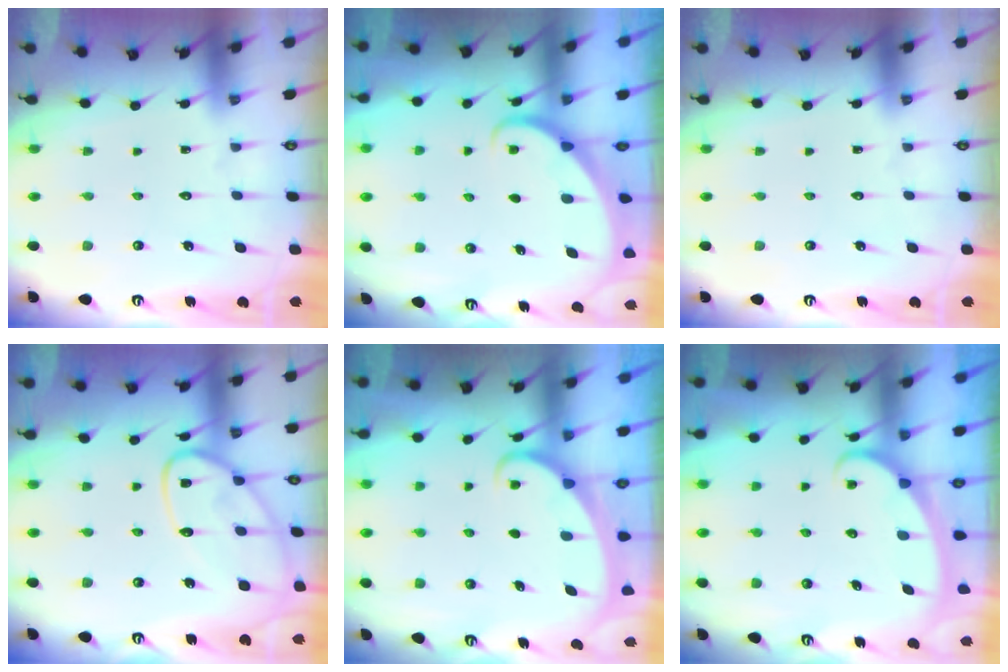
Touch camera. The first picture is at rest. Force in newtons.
{"total": 1.9, "press": 1.8, "slide": 0.2}
{"total": 0.0}
{"total": 14.9, "press": 14.9, "slide": 1.3}
{"total": 2.4, "press": 2.4, "slide": 0.3}
{"total": 2.5, "press": 2.5, "slide": 0.3}